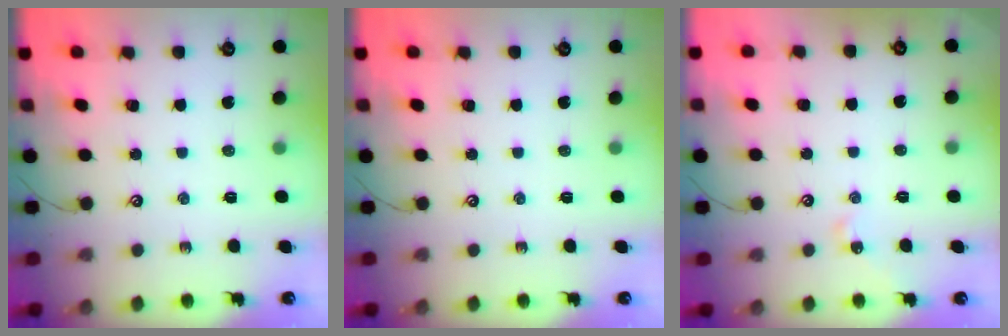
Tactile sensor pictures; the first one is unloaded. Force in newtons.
{"total": 0.0}
{"total": 2.0, "press": 2.0, "slide": 0.4}